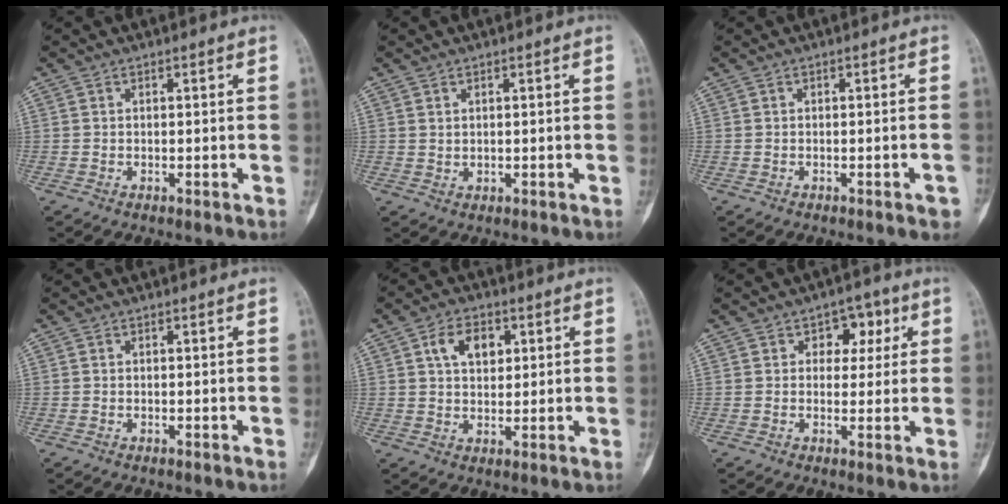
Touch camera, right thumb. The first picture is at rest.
{"total": 0.8, "force": [0.6, 0.5, 0.4], "torque": [-0.001, -0.005, 0.012]}
{"total": 1.8, "force": [-1.0, 0.5, 1.4], "torque": [-0.016, 0.008, -0.011]}
{"total": 0.0}
{"total": 7.0, "force": [2.4, 4.5, 4.7], "torque": [-0.063, -0.001, 0.039]}
{"total": 5.5, "force": [1.8, 4.3, 2.9], "torque": [0.001, 0.001, 0.018]}